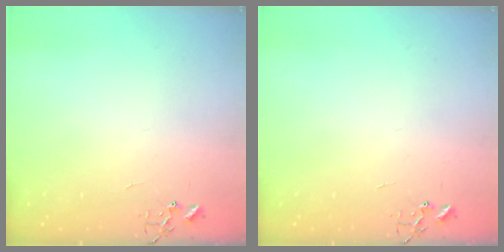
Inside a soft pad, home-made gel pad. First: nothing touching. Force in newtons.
{"total": 0.0}